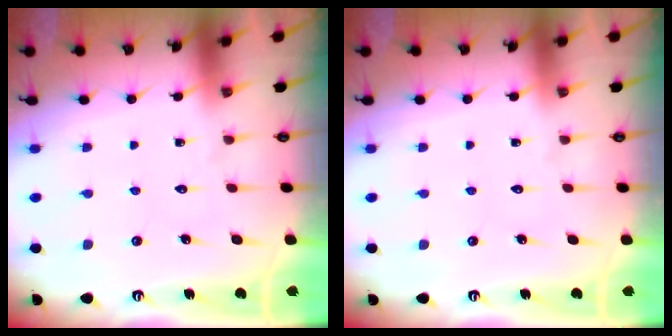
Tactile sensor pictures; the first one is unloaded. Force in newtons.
{"total": 0.0}